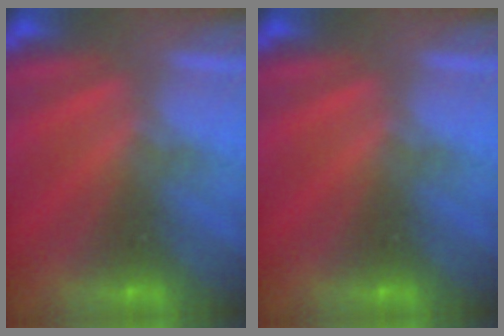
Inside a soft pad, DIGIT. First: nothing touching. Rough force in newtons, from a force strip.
{"total": 0.0}